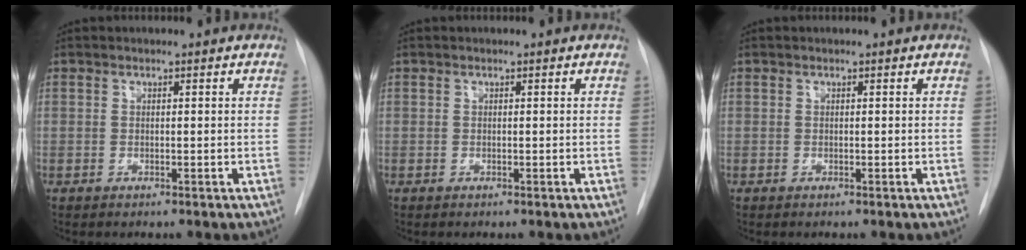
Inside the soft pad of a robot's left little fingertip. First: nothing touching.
{"total": 0.0}
{"total": 0.0}